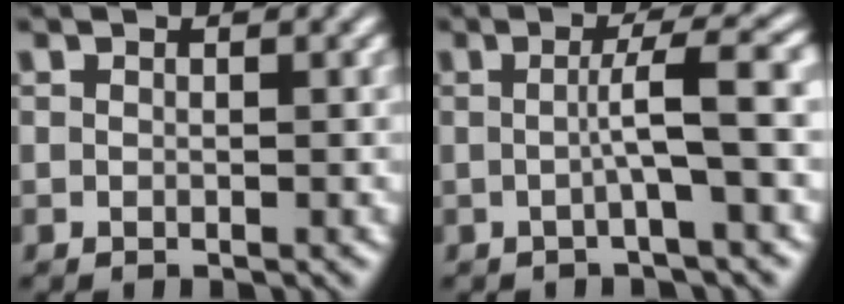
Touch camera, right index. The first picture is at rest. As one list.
[{"total": 3.2, "force": [-0.5, -1.3, 2.8], "torque": [-0.034, 0.007, -0.007]}]